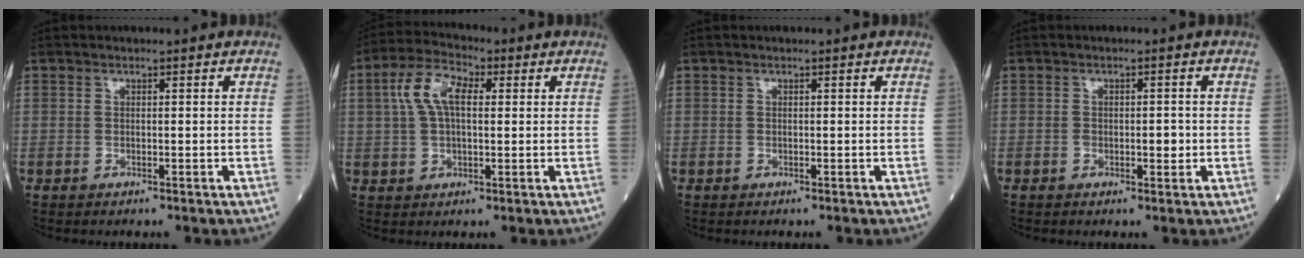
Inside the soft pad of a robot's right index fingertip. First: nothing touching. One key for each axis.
{"total": 7.6, "fx": 1.9, "fy": 3.4, "fz": 6.5, "tx": -0.143, "ty": 0.024, "tz": 0.036}
{"total": 0.0}
{"total": 2.3, "fx": -0.4, "fy": 1.0, "fz": 2.0, "tx": -0.031, "ty": 0.001, "tz": -0.003}